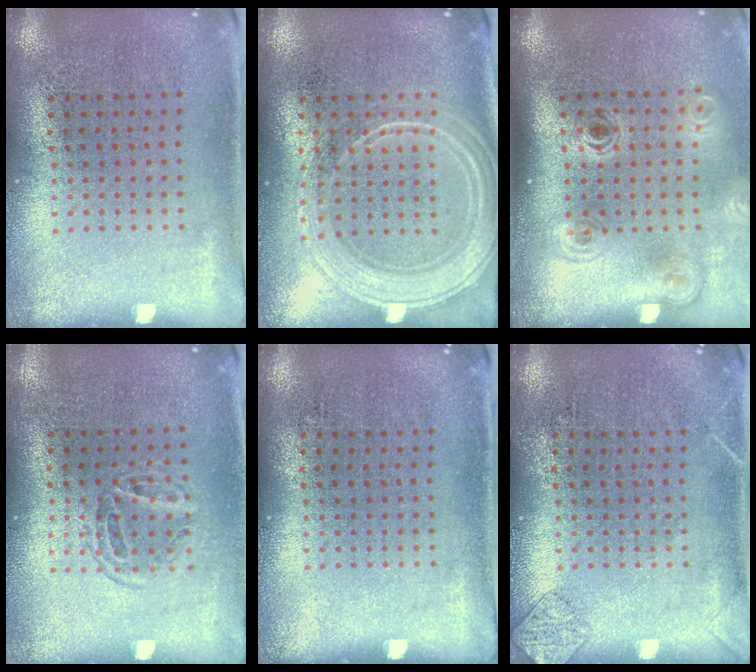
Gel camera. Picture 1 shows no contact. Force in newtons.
{"total": 2.2, "press": 2.1, "slide": 0.4}
{"total": 1.9, "press": 1.3, "slide": 1.4}
{"total": 1.3, "press": 1.1, "slide": 0.7}
{"total": 0.0}
{"total": 1.3, "press": 1.3, "slide": 0.1}